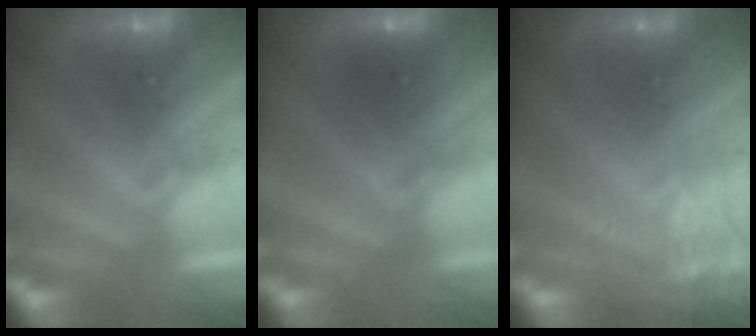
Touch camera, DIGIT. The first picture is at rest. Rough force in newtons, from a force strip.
{"total": 2.6}
{"total": 5.8}